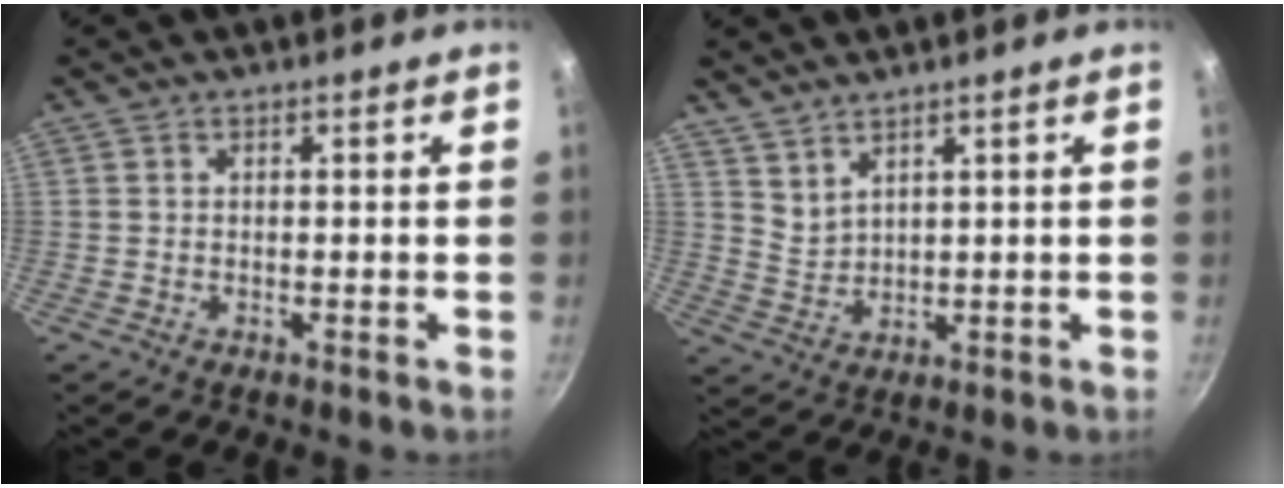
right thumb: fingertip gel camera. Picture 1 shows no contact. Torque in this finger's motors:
{"motor_torque": [-0.39, -0.16, -0.48, 0.71, -0.07]}